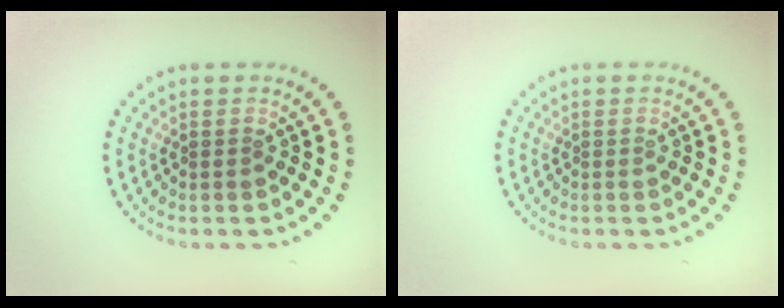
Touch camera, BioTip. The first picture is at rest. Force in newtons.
{"total": 0.0}